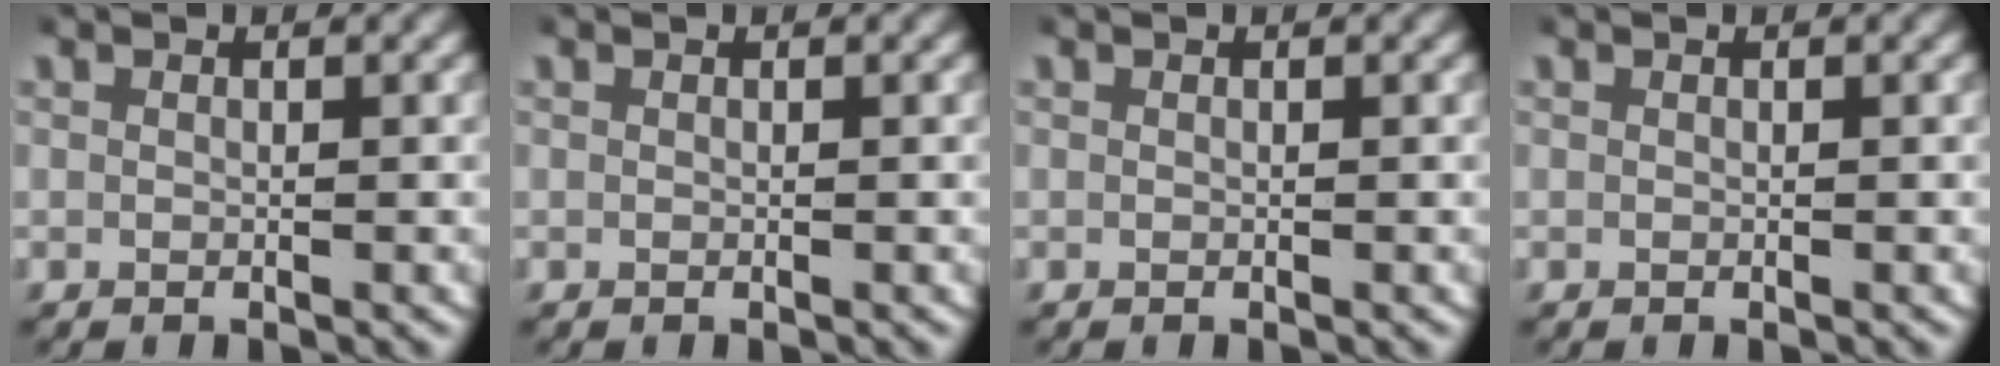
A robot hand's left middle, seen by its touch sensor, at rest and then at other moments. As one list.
[{"total": 0.0}, {"total": 0.0}, {"total": 0.0}]